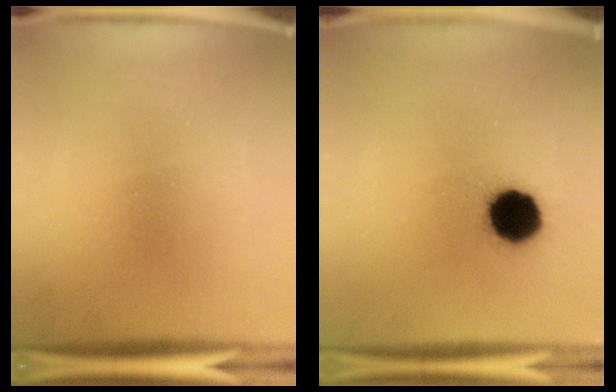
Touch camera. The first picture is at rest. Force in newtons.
{"total": 12.1}